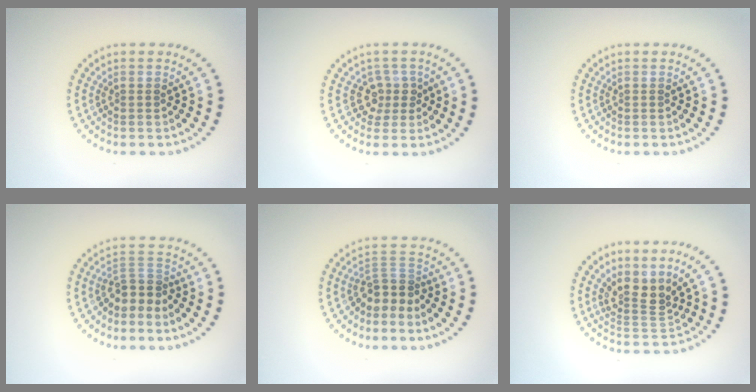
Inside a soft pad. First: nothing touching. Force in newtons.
{"total": 2.1, "press": 1.6, "slide": 1.3}
{"total": 0.0}
{"total": 2.7, "press": 1.9, "slide": 1.9}
{"total": 2.9, "press": 2.0, "slide": 2.1}
{"total": 3.0, "press": 2.2, "slide": 2.1}